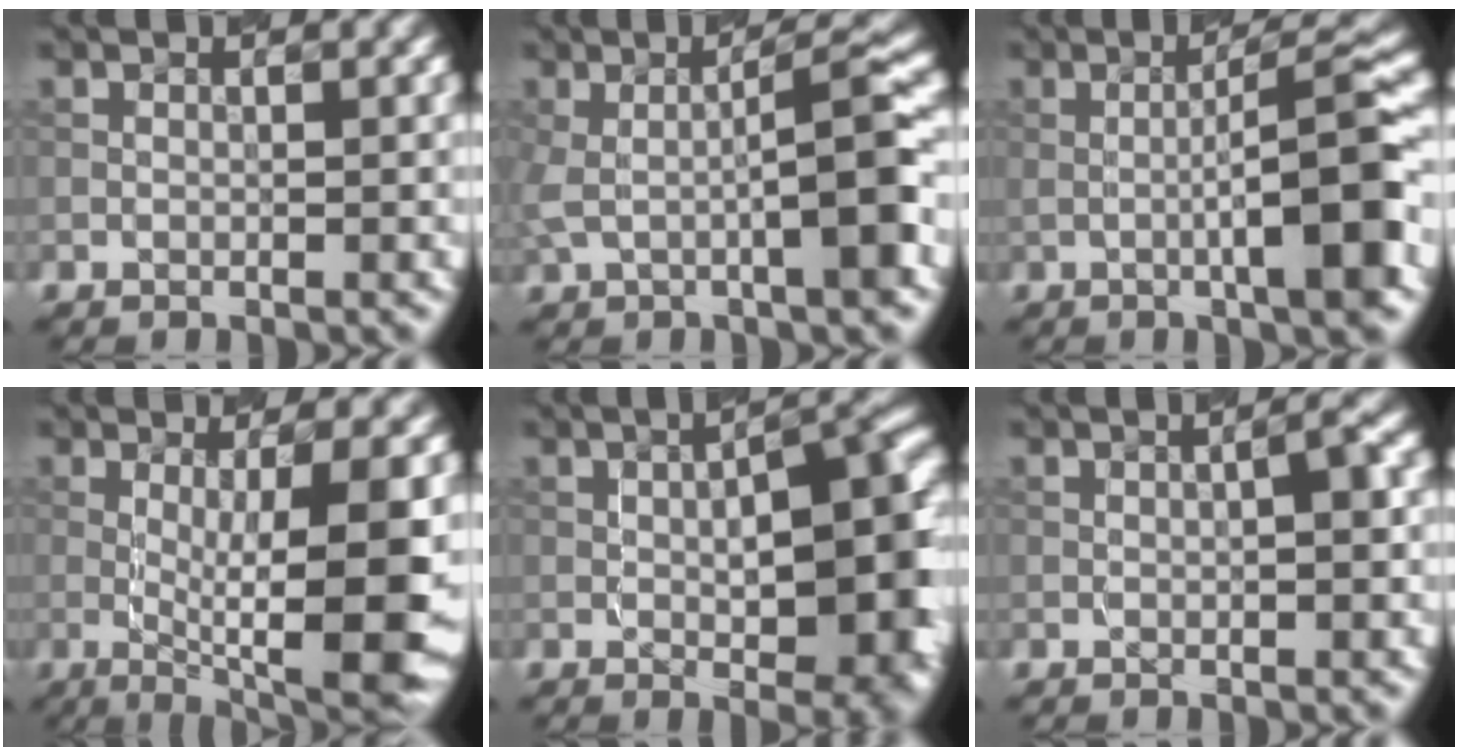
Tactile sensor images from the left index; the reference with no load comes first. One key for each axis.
{"total": 6.4, "fx": -0.2, "fy": 1.4, "fz": 6.3, "tx": -0.099, "ty": 0.009, "tz": -0.005}
{"total": 8.3, "fx": -0.8, "fy": 1.4, "fz": 8.1, "tx": -0.108, "ty": 0.012, "tz": -0.014}
{"total": 11.0, "fx": -0.8, "fy": 2.4, "fz": 10.7, "tx": -0.145, "ty": -0.015, "tz": -0.007}
{"total": 10.5, "fx": -0.7, "fy": 4.4, "fz": 9.5, "tx": -0.113, "ty": 0.008, "tz": -0.010}
{"total": 2.4, "fx": -0.1, "fy": 0.4, "fz": 2.3, "tx": -0.034, "ty": 0.006, "tz": 0.001}